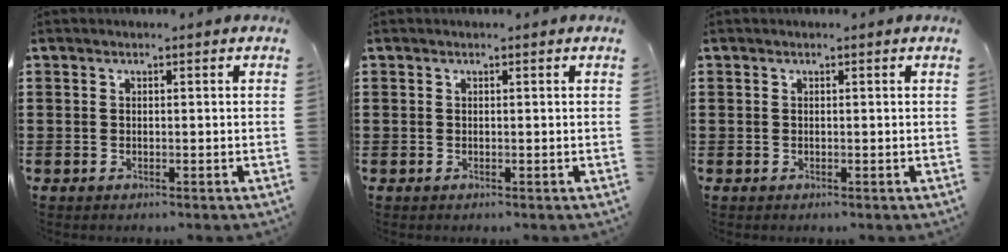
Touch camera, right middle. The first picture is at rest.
{"total": 0.0}
{"total": 0.0}